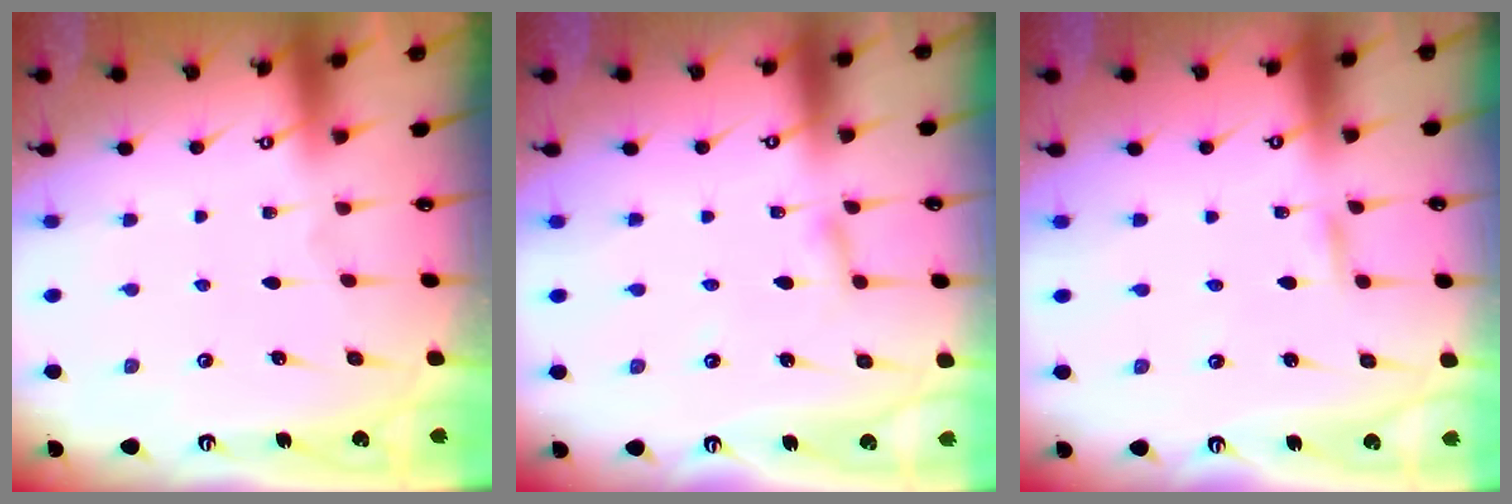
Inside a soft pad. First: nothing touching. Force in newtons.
{"total": 2.4, "press": 2.4, "slide": 0.2}
{"total": 1.8, "press": 1.8, "slide": 0.1}